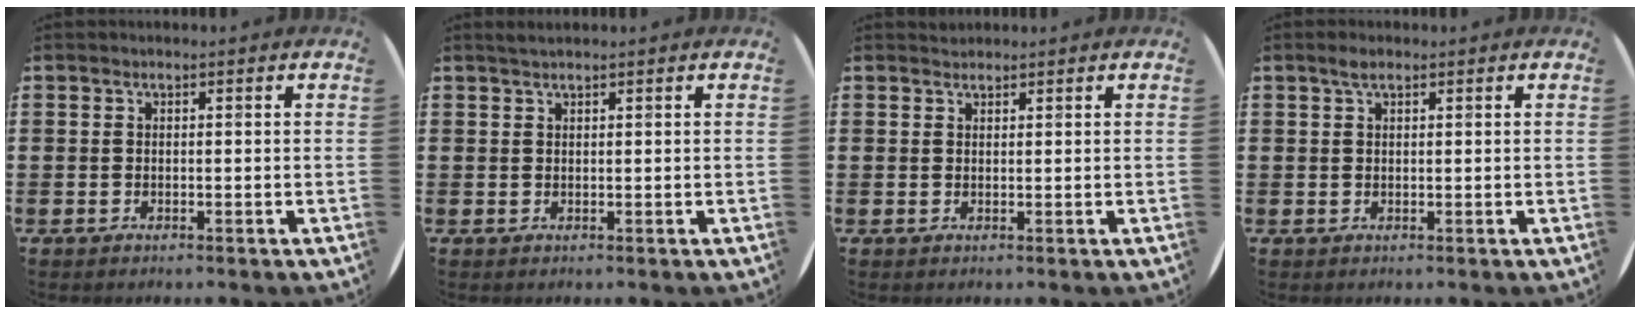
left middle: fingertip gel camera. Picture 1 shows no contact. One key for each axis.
{"total": 0.9, "fx": 0.8, "fy": -0.1, "fz": 0.3, "tx": -0.006, "ty": 0.000, "tz": 0.015}
{"total": 0.8, "fx": 0.8, "fy": 0.2, "fz": -0.1, "tx": 0.001, "ty": 0.002, "tz": 0.016}
{"total": 1.6, "fx": 1.1, "fy": 0.7, "fz": 1.0, "tx": -0.014, "ty": 0.002, "tz": 0.017}